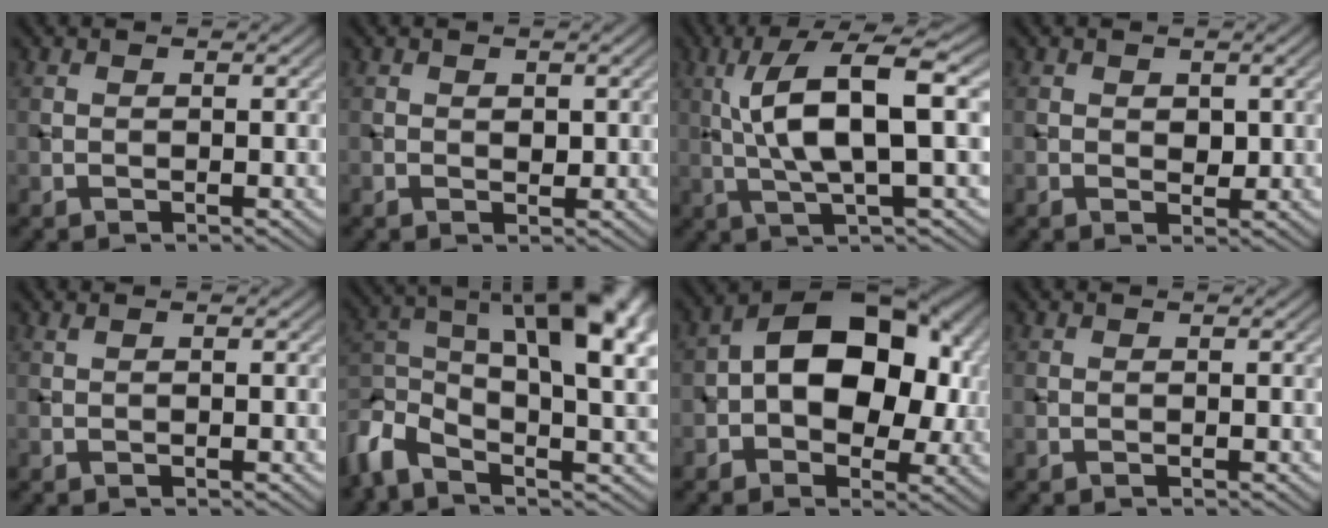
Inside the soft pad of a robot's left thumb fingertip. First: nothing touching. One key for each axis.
{"total": 1.2, "fx": 0.2, "fy": 0.7, "fz": 0.9, "tx": -0.013, "ty": -0.001, "tz": 0.005}
{"total": 10.2, "fx": 1.5, "fy": 2.4, "fz": 9.8, "tx": -0.189, "ty": 0.011, "tz": 0.028}
{"total": 1.7, "fx": 0.3, "fy": 1.2, "fz": 1.2, "tx": -0.021, "ty": -0.004, "tz": 0.005}
{"total": 0.5, "fx": 0.2, "fy": 0.0, "fz": 0.5, "tx": -0.012, "ty": 0.005, "tz": 0.004}
{"total": 14.3, "fx": 0.4, "fy": 6.5, "fz": 12.7, "tx": -0.251, "ty": -0.004, "tz": 0.000}
{"total": 14.1, "fx": 0.6, "fy": 8.9, "fz": 10.9, "tx": -0.156, "ty": 0.024, "tz": 0.002}
{"total": 0.0}